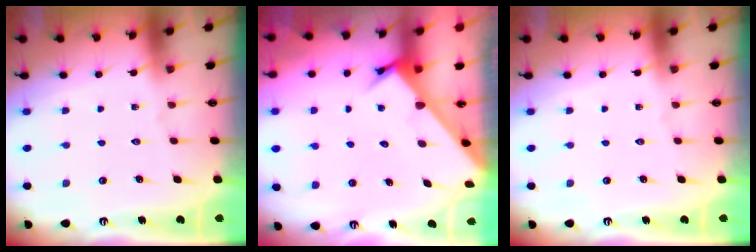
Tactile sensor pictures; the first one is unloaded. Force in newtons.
{"total": 3.5, "press": 3.5, "slide": 0.2}
{"total": 0.0}